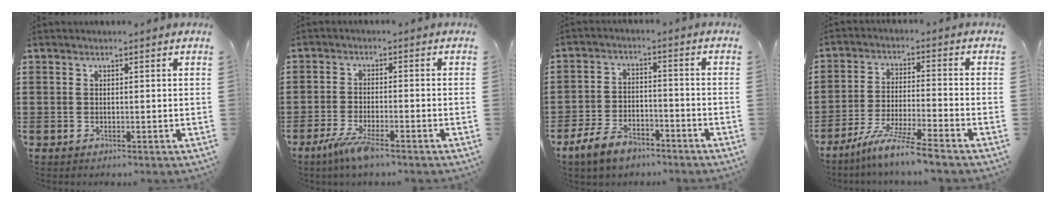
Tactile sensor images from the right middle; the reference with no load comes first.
{"total": 5.0, "force": [-3.4, 0.6, 3.7], "torque": [-0.083, -0.014, -0.065]}
{"total": 6.4, "force": [-5.0, 2.6, 3.1], "torque": [-0.069, 0.011, -0.098]}
{"total": 7.5, "force": [-6.6, -0.7, 3.7], "torque": [-0.073, -0.015, -0.127]}